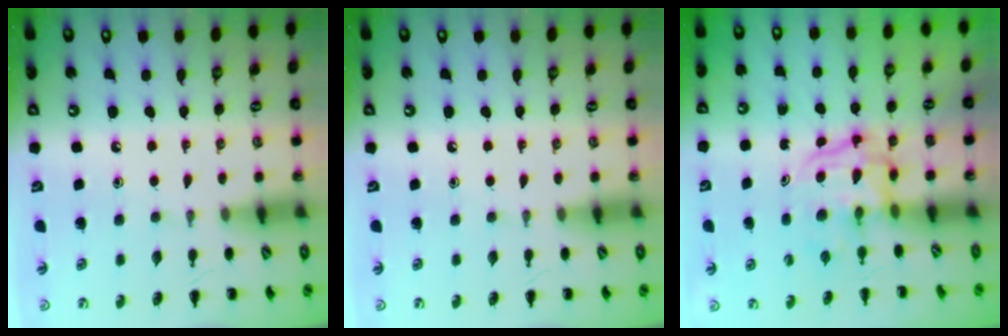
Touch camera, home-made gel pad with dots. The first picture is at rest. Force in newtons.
{"total": 0.0}
{"total": 3.8, "press": 3.8, "slide": 0.3}